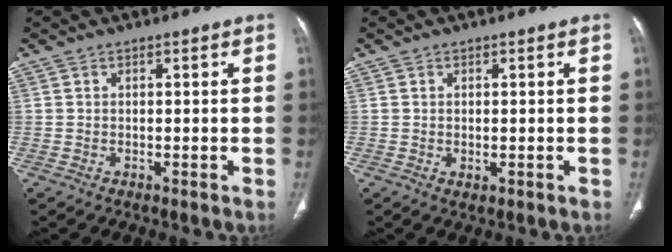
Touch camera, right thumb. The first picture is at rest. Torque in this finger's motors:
{"motor_torque": [-0.21, 0.08, -0.21, 0.17, 0.05]}